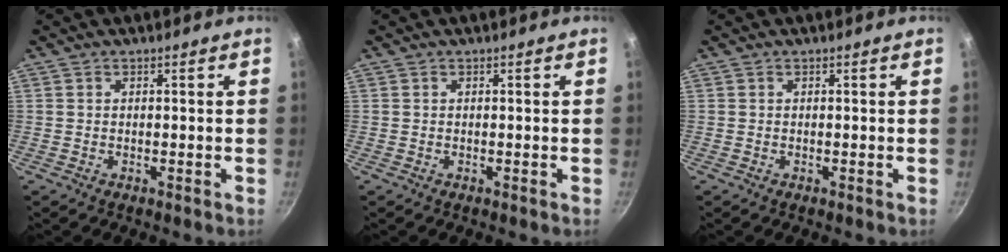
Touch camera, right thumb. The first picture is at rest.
{"total": 0.0}
{"total": 0.0}